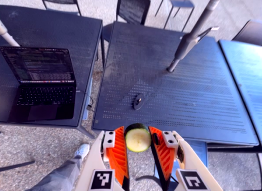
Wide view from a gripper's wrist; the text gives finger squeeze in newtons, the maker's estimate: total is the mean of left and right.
{"total": 10.5, "left": 10.0, "right": 11.0}